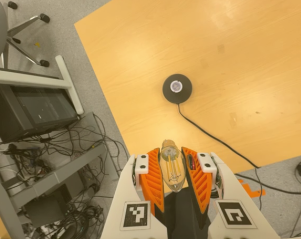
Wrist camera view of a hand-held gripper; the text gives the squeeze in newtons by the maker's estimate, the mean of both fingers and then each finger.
{"total": 19.9, "left": 21.1, "right": 18.7}